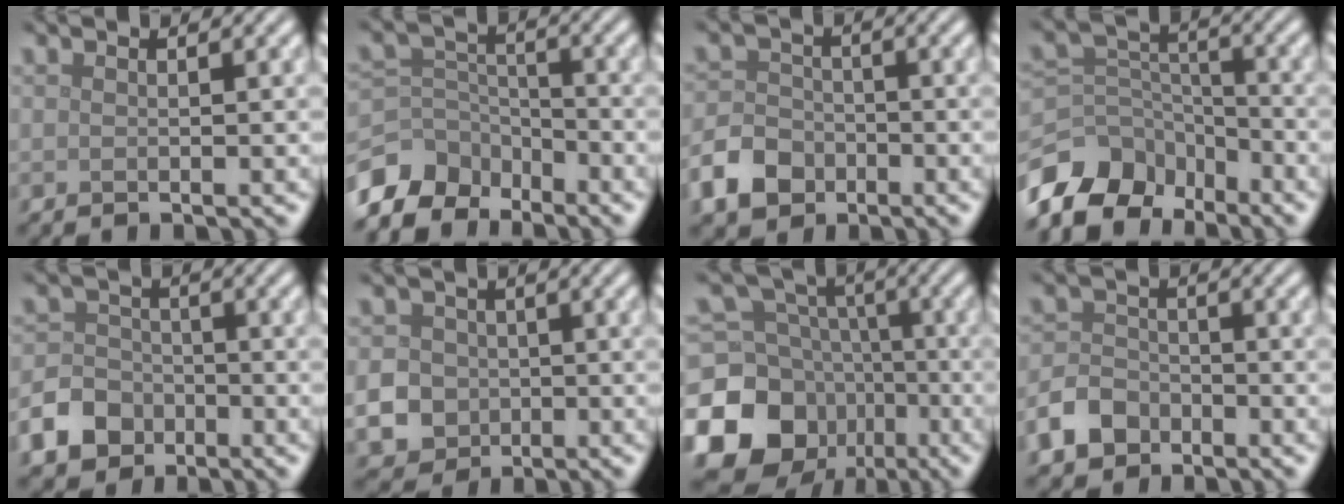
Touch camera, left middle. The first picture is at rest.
{"total": 6.8, "force": [-5.3, 3.8, 1.9], "torque": [-0.032, -0.003, -0.107]}
{"total": 4.3, "force": [-2.3, 3.2, 1.8], "torque": [-0.038, 0.000, -0.051]}
{"total": 9.6, "force": [-7.2, 5.6, 2.9], "torque": [-0.053, 0.003, -0.132]}
{"total": 5.5, "force": [-3.2, 4.2, 1.6], "torque": [-0.023, -0.008, -0.072]}
{"total": 9.8, "force": [-2.8, 9.0, 2.6], "torque": [-0.063, -0.028, -0.078]}
{"total": 15.7, "force": [-6.3, 13.2, 5.9], "torque": [-0.146, -0.029, -0.128]}
{"total": 3.8, "force": [-2.3, 2.7, 1.4], "torque": [-0.029, 0.001, -0.051]}